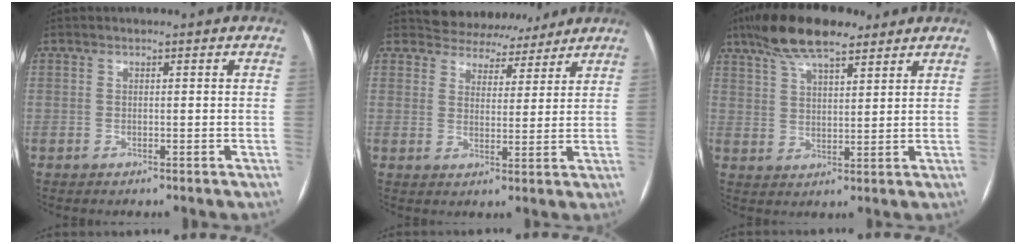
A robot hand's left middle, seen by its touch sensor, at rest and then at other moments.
{"total": 8.0, "force": [7.3, 3.4, 0.1], "torque": [0.008, 0.008, 0.093]}
{"total": 11.3, "force": [8.4, 3.1, 7.0], "torque": [-0.135, 0.025, 0.148]}